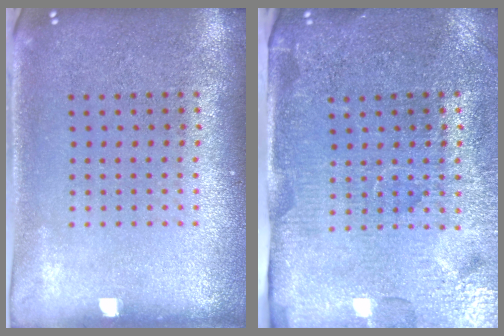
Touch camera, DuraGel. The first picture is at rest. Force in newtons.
{"total": 4.3, "press": 3.9, "slide": 1.9}